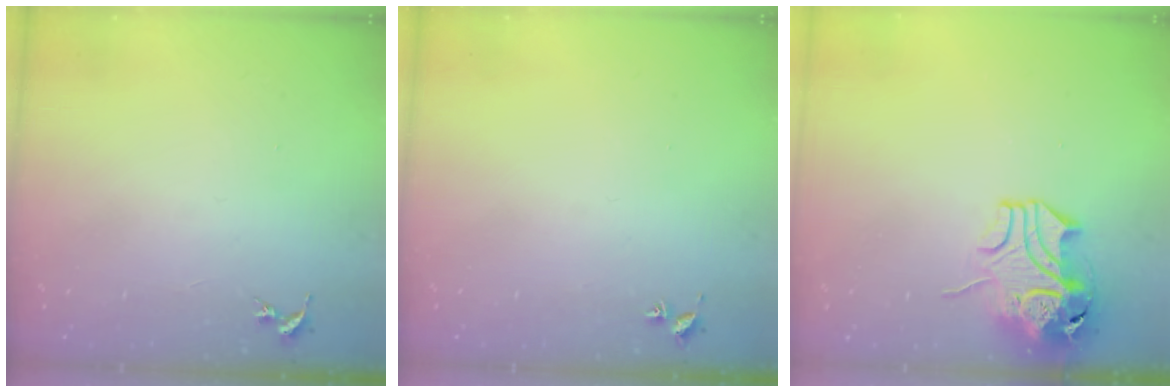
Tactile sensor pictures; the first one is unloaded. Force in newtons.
{"total": 1.7, "press": 1.7, "slide": 0.2}
{"total": 11.1, "press": 11.0, "slide": 1.9}